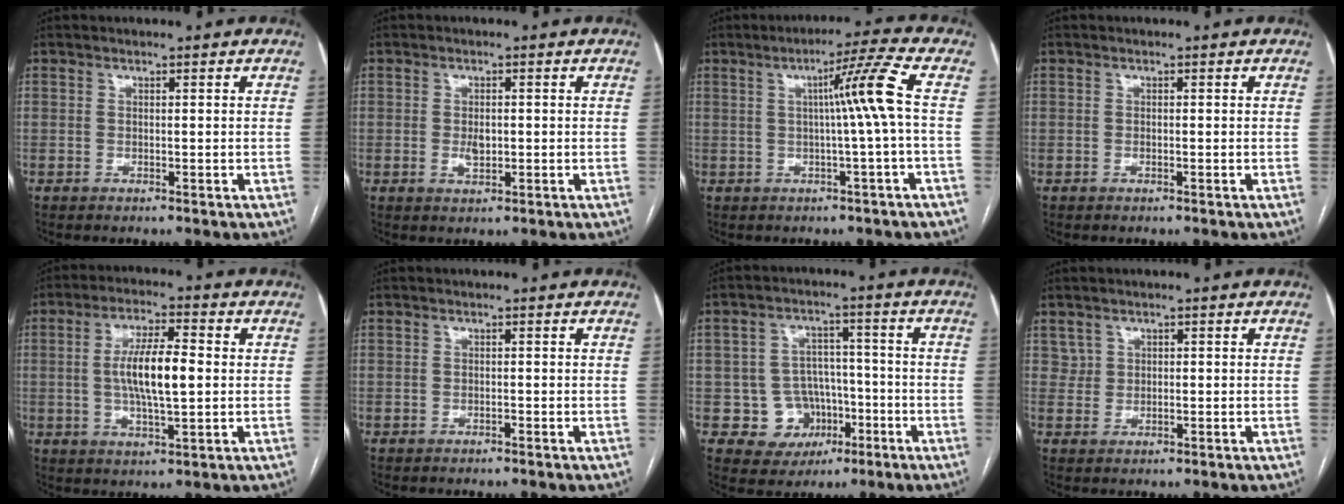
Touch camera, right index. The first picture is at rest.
{"total": 2.3, "force": [-0.2, 1.2, 2.0], "torque": [-0.035, -0.001, 0.000]}
{"total": 7.0, "force": [0.3, -2.0, 6.7], "torque": [-0.105, 0.010, 0.009]}
{"total": 0.0}
{"total": 9.4, "force": [0.3, 2.3, 9.1], "torque": [-0.174, 0.008, 0.005]}
{"total": 0.0}
{"total": 8.0, "force": [-2.5, 7.5, 1.5], "torque": [-0.012, 0.024, -0.030]}
{"total": 1.7, "force": [0.9, 1.4, 0.0], "torque": [0.011, 0.005, 0.011]}